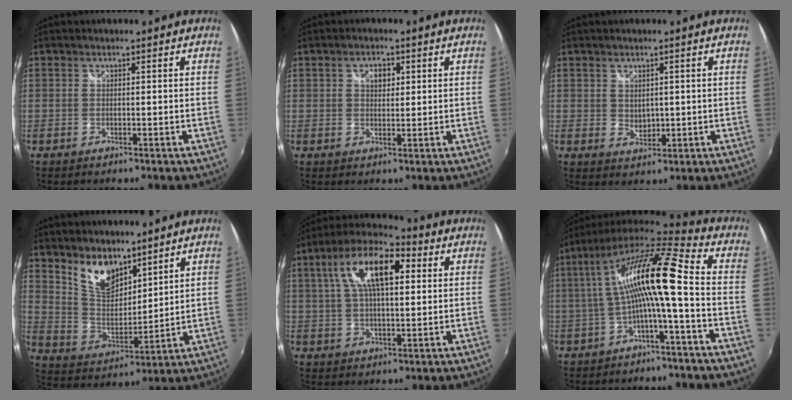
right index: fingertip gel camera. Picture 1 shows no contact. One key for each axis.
{"total": 3.1, "fx": 1.0, "fy": 2.2, "fz": 1.9, "tx": -0.025, "ty": 0.007, "tz": 0.016}
{"total": 2.6, "fx": 0.8, "fy": 2.0, "fz": 1.4, "tx": -0.017, "ty": -0.001, "tz": 0.016}
{"total": 10.4, "fx": 7.3, "fy": 5.2, "fz": 5.2, "tx": -0.096, "ty": 0.001, "tz": 0.148}
{"total": 14.4, "fx": 4.2, "fy": 6.0, "fz": 12.4, "tx": -0.226, "ty": 0.031, "tz": 0.062}
{"total": 15.0, "fx": -0.1, "fy": 1.9, "fz": 14.9, "tx": -0.279, "ty": 0.021, "tz": -0.007}